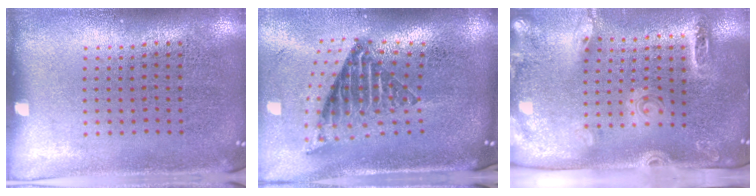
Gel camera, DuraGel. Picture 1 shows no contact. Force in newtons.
{"total": 2.6, "press": 1.7, "slide": 2.0}
{"total": 2.6, "press": 1.9, "slide": 1.8}